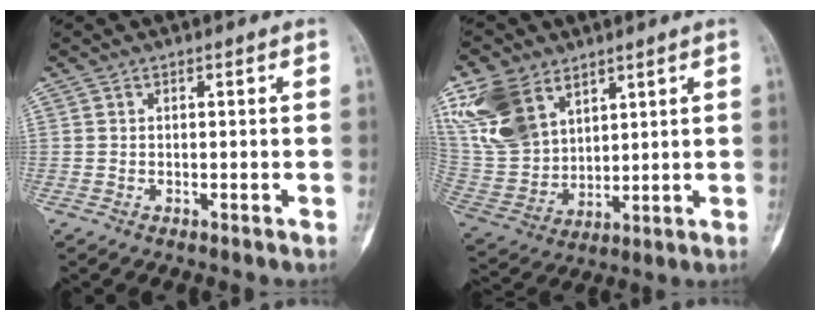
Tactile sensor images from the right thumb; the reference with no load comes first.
{"total": 15.6, "force": [8.3, 10.1, 8.6], "torque": [-0.167, -0.023, 0.182]}